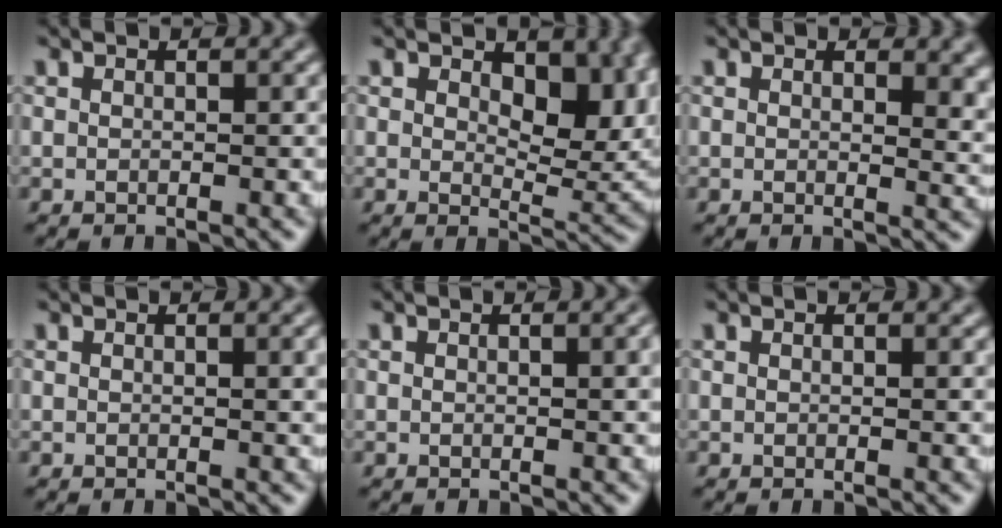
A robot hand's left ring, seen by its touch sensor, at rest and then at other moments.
{"total": 7.9, "force": [2.3, 4.3, 6.2], "torque": [-0.089, -0.012, 0.036]}
{"total": 3.2, "force": [1.2, 1.6, 2.5], "torque": [-0.024, -0.006, 0.019]}
{"total": 1.3, "force": [0.4, 0.3, 1.2], "torque": [-0.013, 0.002, 0.005]}
{"total": 1.3, "force": [0.3, 0.3, 1.2], "torque": [-0.014, 0.003, 0.003]}
{"total": 0.0}